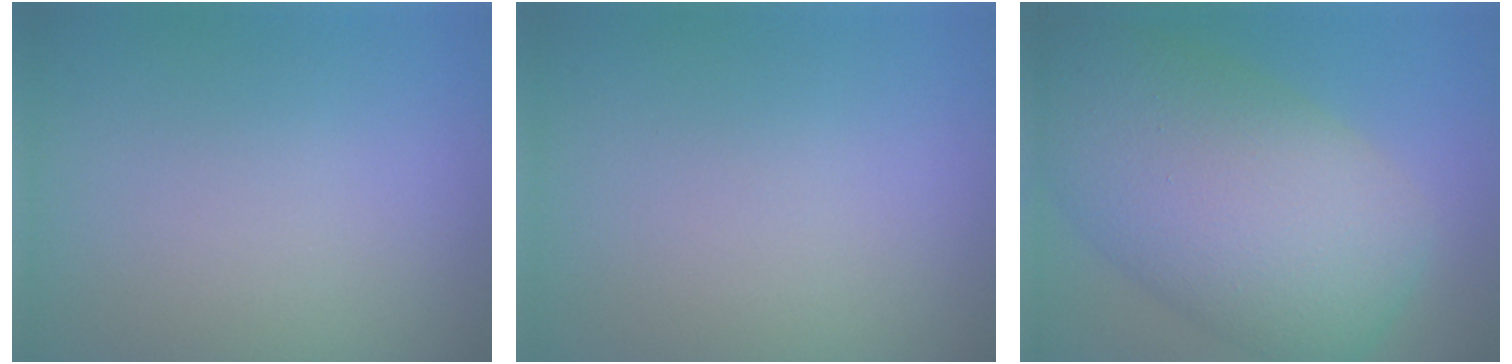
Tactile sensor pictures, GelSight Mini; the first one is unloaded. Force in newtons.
{"total": 0.0}
{"total": 11.2, "press": 11.2, "slide": 0.3}